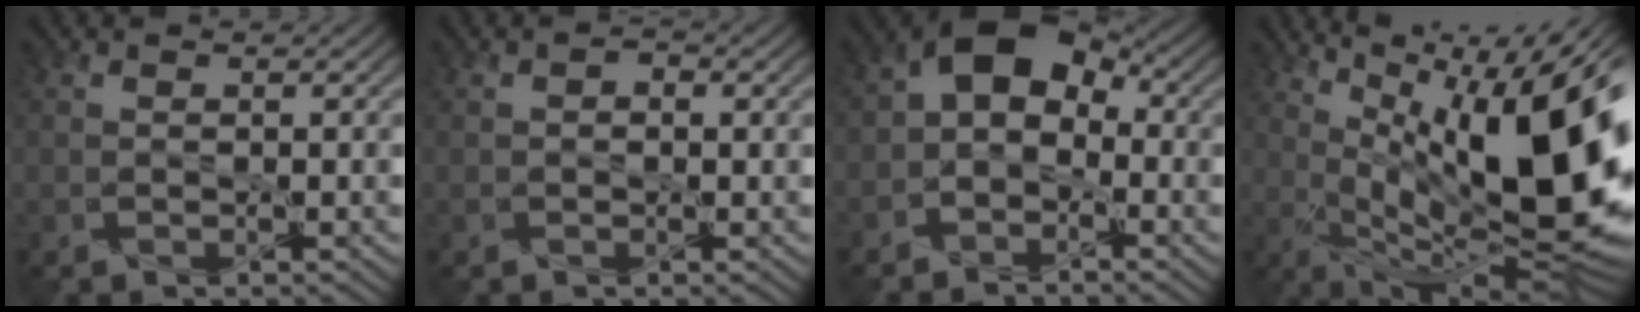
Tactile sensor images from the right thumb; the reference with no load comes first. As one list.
[{"total": 0.9, "force": [0.0, 0.7, 0.6], "torque": [-0.006, -0.003, 0.000]}, {"total": 7.4, "force": [-0.9, 5.1, 5.3], "torque": [-0.096, 0.016, -0.033]}, {"total": 18.8, "force": [4.4, 6.1, 17.3], "torque": [-0.252, 0.015, 0.087]}]